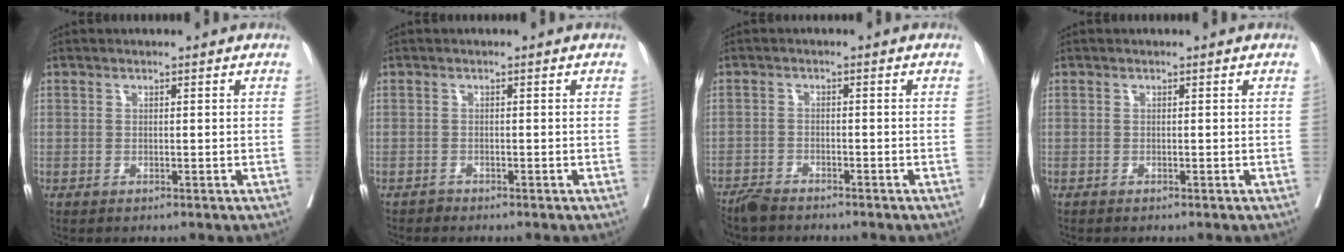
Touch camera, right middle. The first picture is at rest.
{"total": 0.6, "force": [-0.6, 0.1, -0.2], "torque": [-0.001, -0.003, -0.012]}
{"total": 3.9, "force": [-3.7, 0.6, 1.1], "torque": [-0.015, -0.011, -0.066]}
{"total": 0.0}